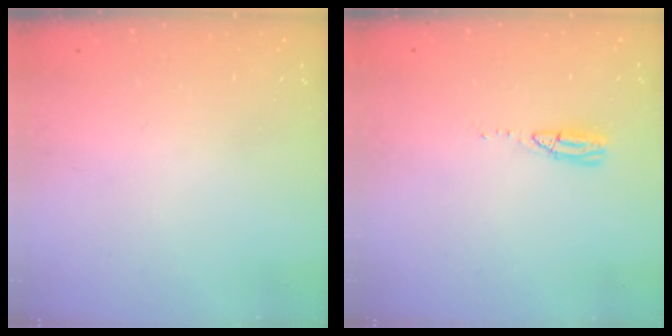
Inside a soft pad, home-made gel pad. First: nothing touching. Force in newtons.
{"total": 5.6, "press": 5.1, "slide": 2.3}